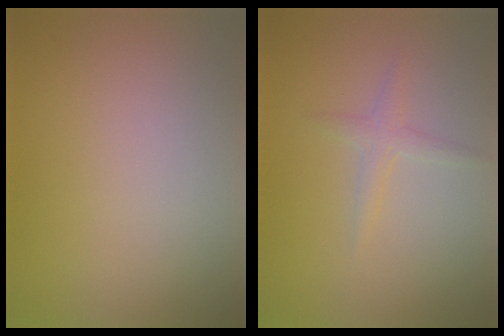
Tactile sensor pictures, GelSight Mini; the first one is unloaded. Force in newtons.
{"total": 1.4, "press": 1.4, "slide": 0.1}